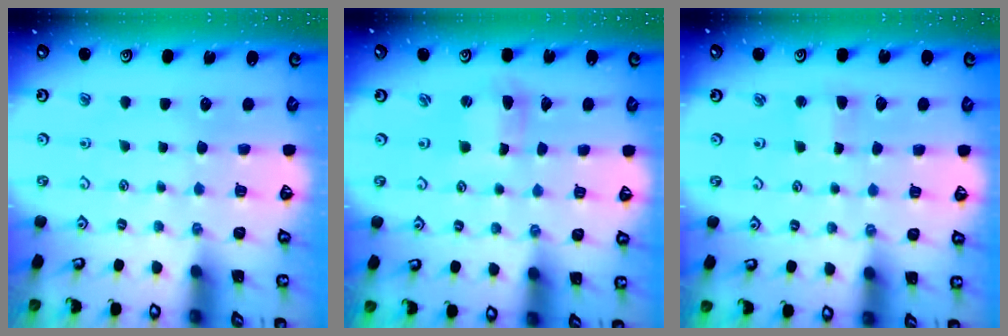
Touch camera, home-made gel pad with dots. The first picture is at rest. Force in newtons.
{"total": 2.4, "press": 2.4, "slide": 0.2}
{"total": 2.6, "press": 2.6, "slide": 0.4}